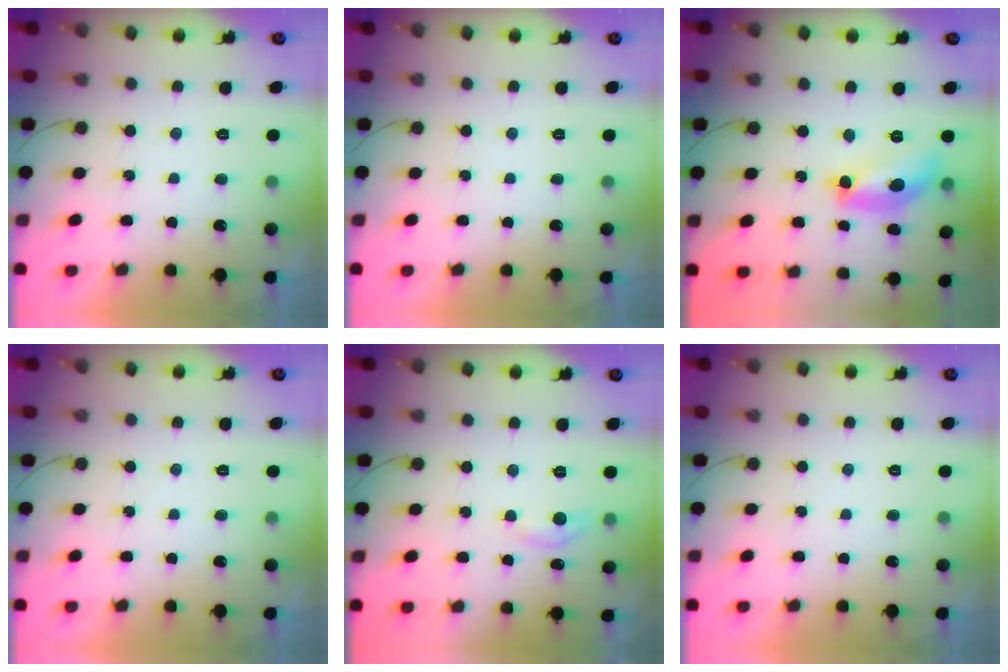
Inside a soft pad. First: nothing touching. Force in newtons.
{"total": 0.0}
{"total": 15.7, "press": 15.7, "slide": 0.7}
{"total": 0.0}
{"total": 5.1, "press": 5.1, "slide": 0.7}
{"total": 0.0}